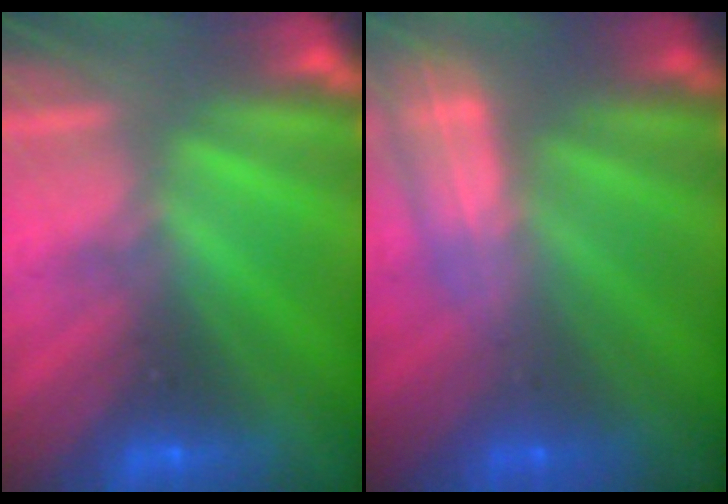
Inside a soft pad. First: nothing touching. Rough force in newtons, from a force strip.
{"total": 2.4}